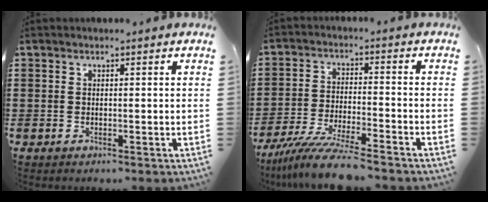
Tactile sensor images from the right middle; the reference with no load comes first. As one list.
[{"total": 8.5, "force": [-7.4, 0.1, 4.3], "torque": [-0.093, -0.008, -0.141]}]